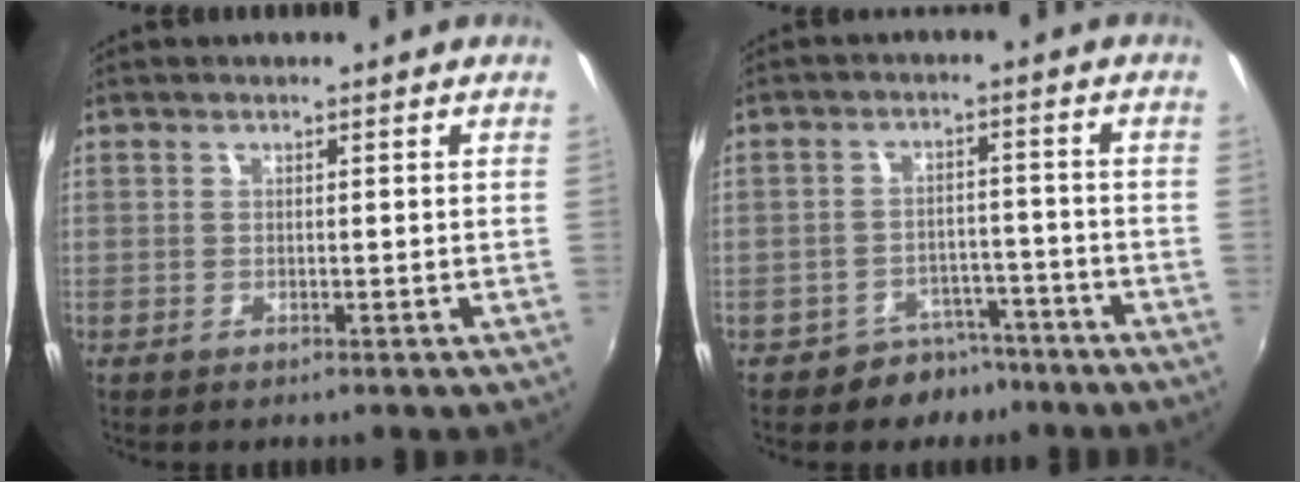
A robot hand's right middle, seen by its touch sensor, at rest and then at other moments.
{"total": 6.2, "force": [-4.6, 4.1, 0.3], "torque": [-0.008, 0.027, -0.058]}